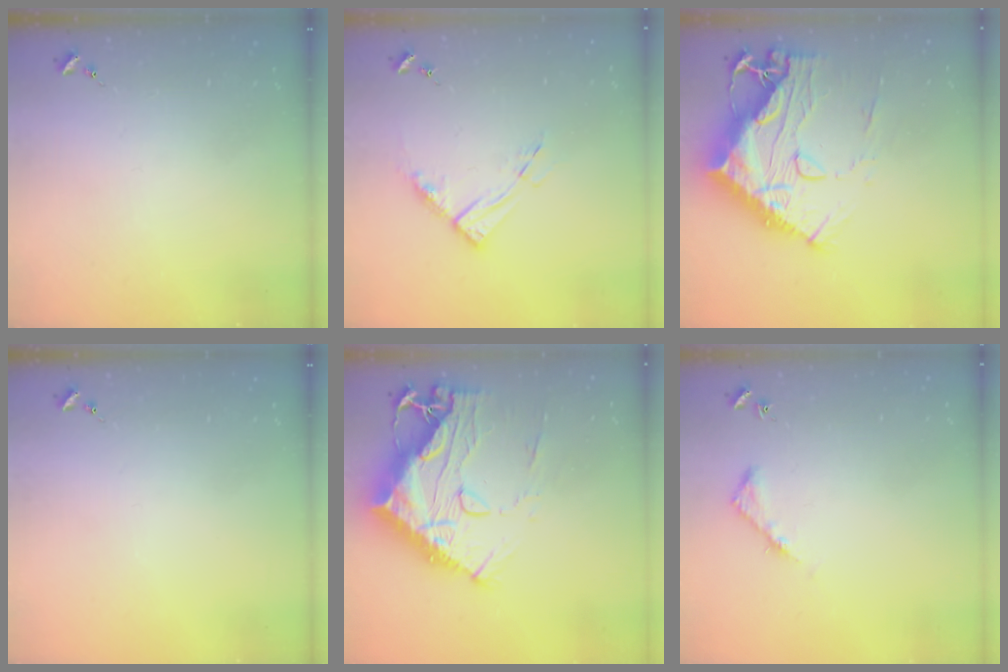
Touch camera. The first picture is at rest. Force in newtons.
{"total": 9.6, "press": 9.5, "slide": 1.1}
{"total": 23.2, "press": 23.1, "slide": 2.2}
{"total": 0.0}
{"total": 23.2, "press": 23.1, "slide": 2.2}
{"total": 4.3, "press": 4.3, "slide": 0.4}